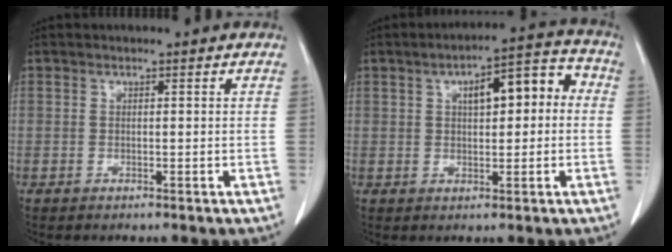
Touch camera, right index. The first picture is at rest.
{"total": 8.8, "force": [1.6, 3.2, 8.0], "torque": [-0.109, 0.039, 0.020]}